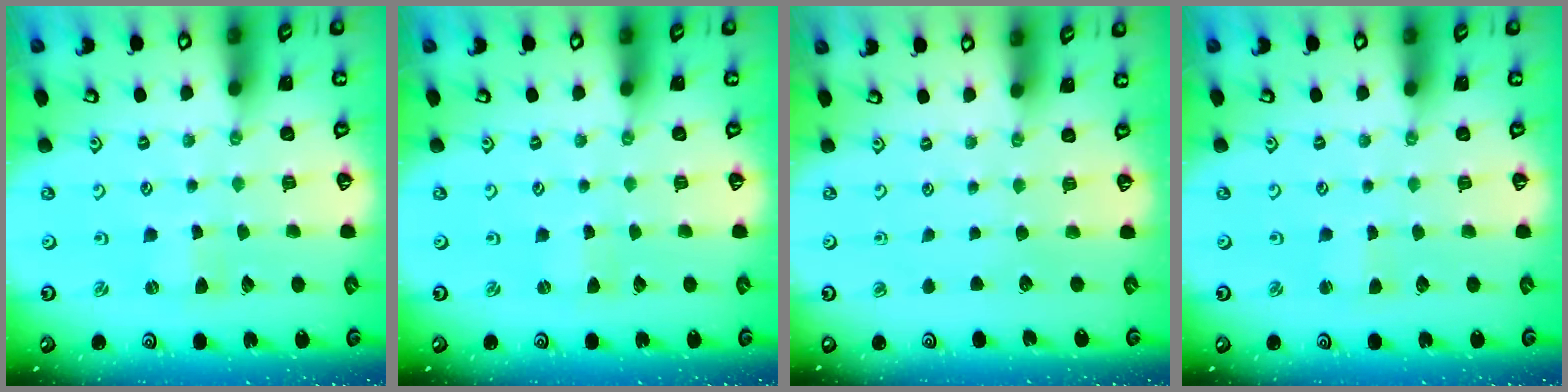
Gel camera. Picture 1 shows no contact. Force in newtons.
{"total": 0.0}
{"total": 0.0}
{"total": 1.4, "press": 1.3, "slide": 0.3}